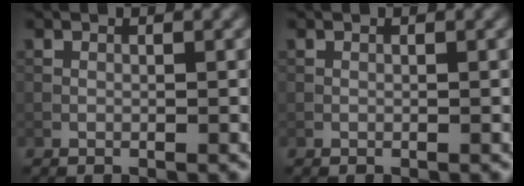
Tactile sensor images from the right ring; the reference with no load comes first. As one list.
[{"total": 0.0}]